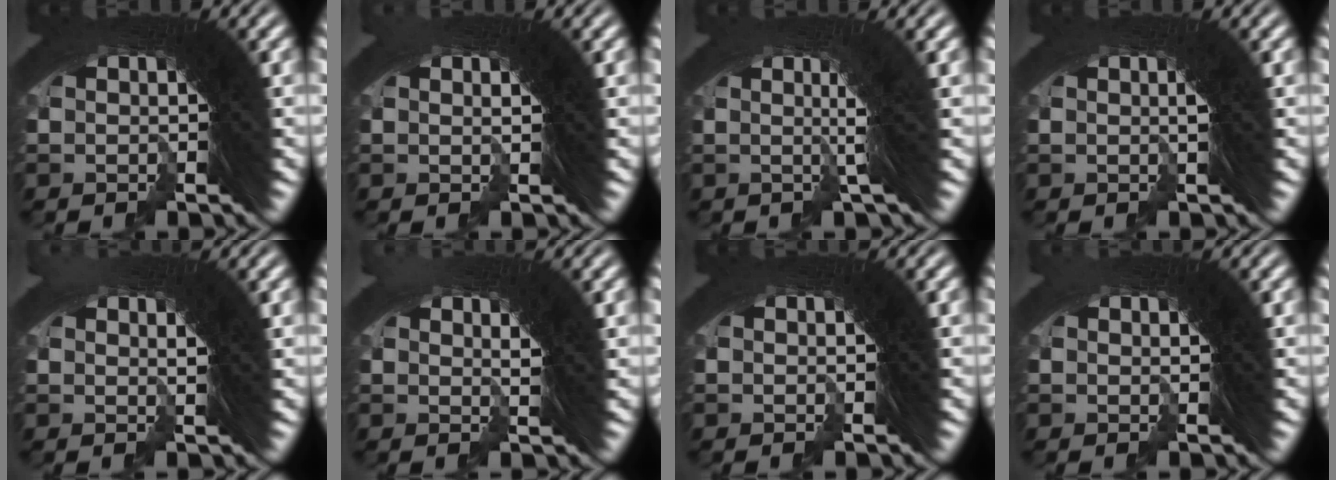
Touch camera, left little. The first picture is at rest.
{"total": 1.1, "force": [-0.8, 0.5, 0.5], "torque": [-0.019, -0.015, -0.009]}
{"total": 5.7, "force": [2.6, 2.0, 4.6], "torque": [-0.063, 0.033, 0.022]}
{"total": 1.4, "force": [0.6, 0.7, 1.1], "torque": [-0.023, 0.007, 0.003]}
{"total": 1.5, "force": [-1.2, 0.9, -0.1], "torque": [-0.019, -0.025, -0.016]}
{"total": 1.6, "force": [-1.0, 1.1, 0.5], "torque": [-0.023, -0.023, -0.012]}
{"total": 0.0}
{"total": 0.8, "force": [-0.8, 0.1, -0.2], "torque": [-0.009, -0.017, -0.007]}